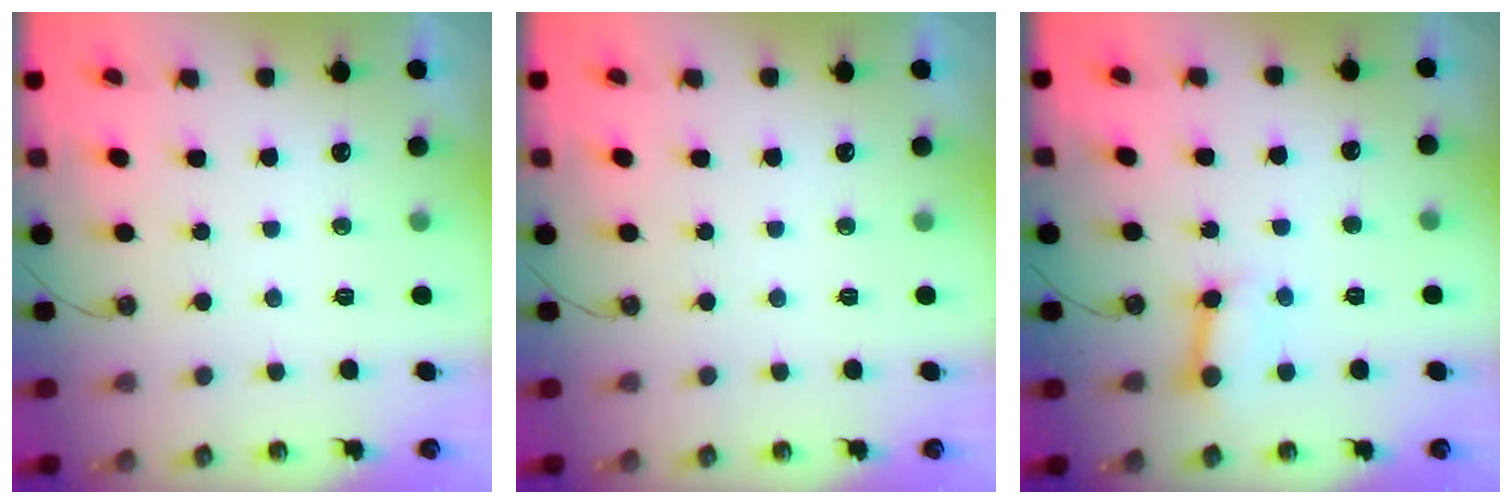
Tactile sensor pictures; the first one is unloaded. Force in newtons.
{"total": 0.0}
{"total": 6.6, "press": 6.6, "slide": 0.2}